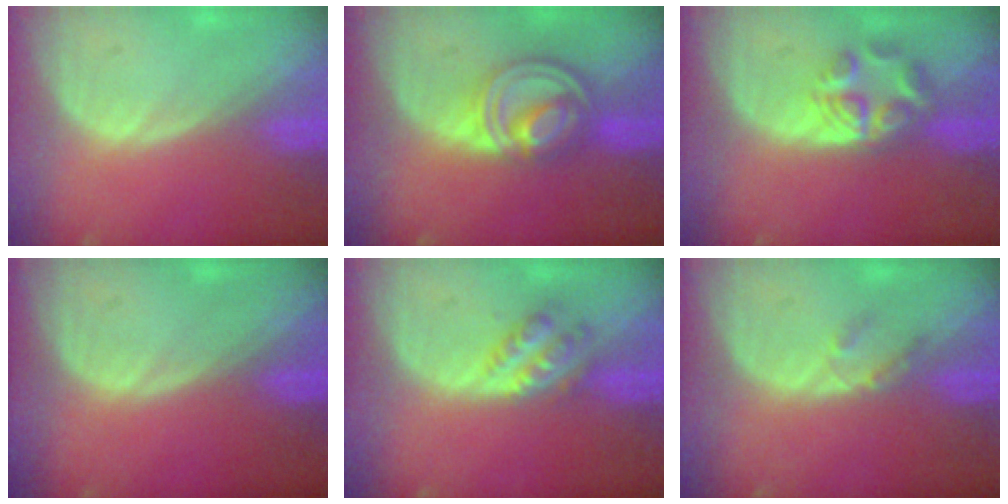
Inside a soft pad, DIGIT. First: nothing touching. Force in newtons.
{"total": 8.1, "press": 6.9, "slide": 4.3}
{"total": 6.1, "press": 5.3, "slide": 3.0}
{"total": 0.0}
{"total": 4.6, "press": 4.1, "slide": 2.2}
{"total": 2.0, "press": 1.8, "slide": 0.9}